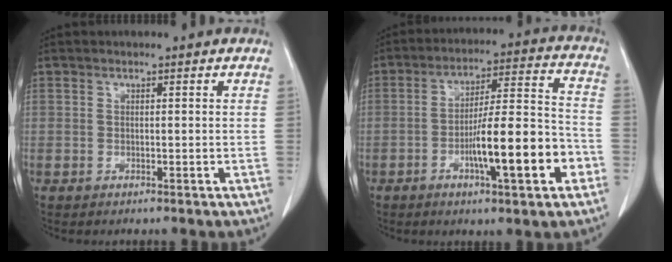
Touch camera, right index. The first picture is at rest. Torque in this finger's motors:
{"motor_torque": [1.25, -0.89, 0.40, 0.18]}